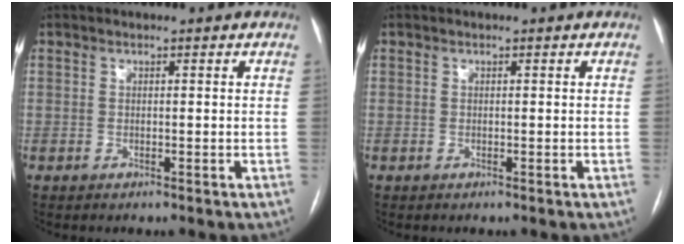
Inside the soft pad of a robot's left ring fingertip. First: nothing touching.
{"total": 0.0}